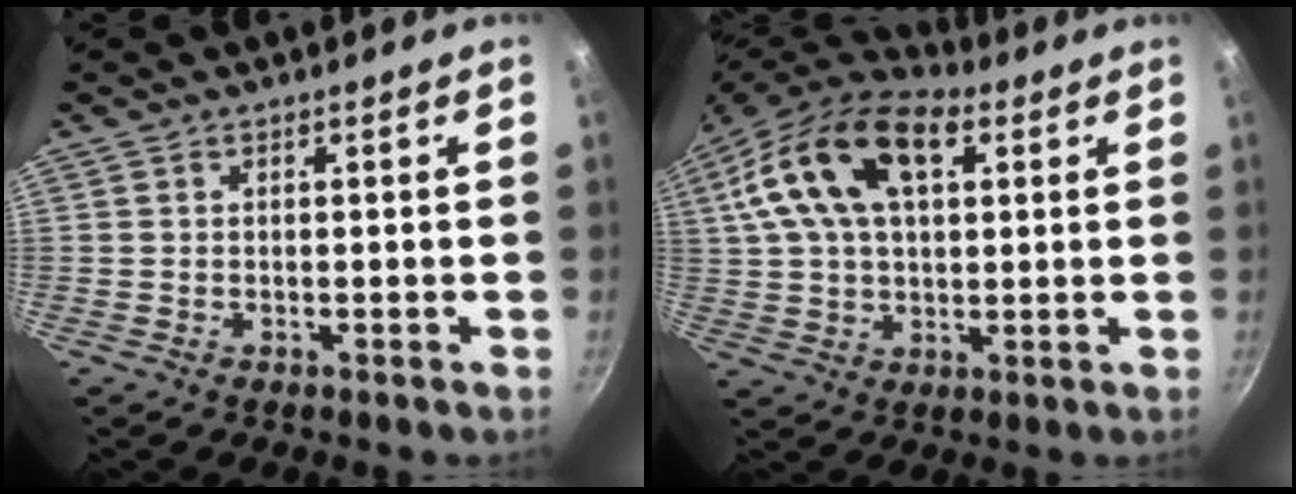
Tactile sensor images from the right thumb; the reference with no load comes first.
{"total": 19.8, "force": [6.3, 11.6, 14.7], "torque": [-0.258, 0.012, 0.099]}